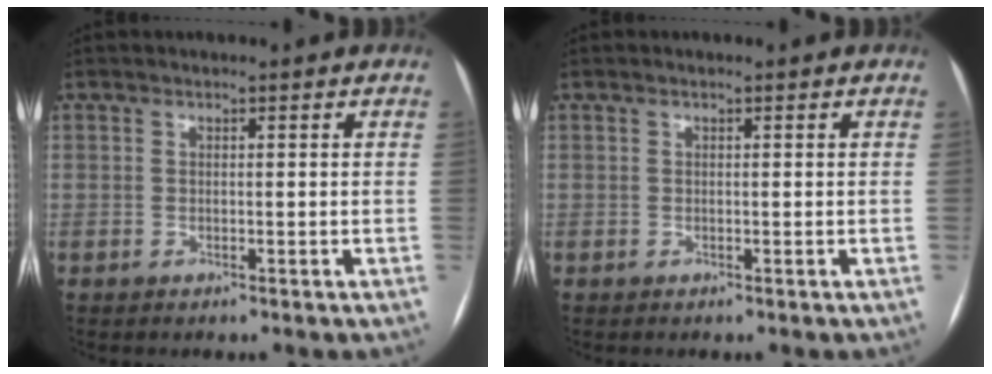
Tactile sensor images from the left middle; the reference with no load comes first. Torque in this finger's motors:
{"motor_torque": [-0.13, 0.01, -0.06, -0.04]}